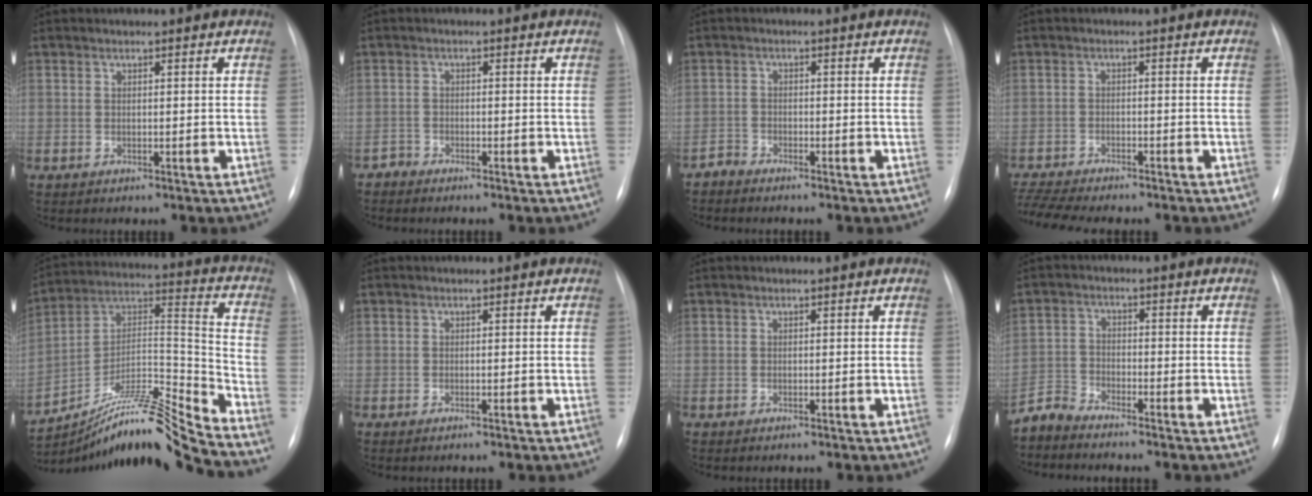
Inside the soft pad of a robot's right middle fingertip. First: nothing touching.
{"total": 0.6, "force": [-0.6, 0.1, 0.1], "torque": [-0.005, 0.000, -0.013]}
{"total": 1.5, "force": [-1.5, 0.1, -0.1], "torque": [0.003, -0.003, -0.030]}
{"total": 10.3, "force": [-9.3, 1.1, 4.3], "torque": [-0.075, -0.004, -0.143]}
{"total": 16.5, "force": [-14.5, -2.2, 7.6], "torque": [-0.126, 0.038, -0.251]}
{"total": 0.5, "force": [-0.4, -0.1, 0.4], "torque": [-0.007, 0.000, -0.007]}
{"total": 0.0}
{"total": 3.5, "force": [-3.5, 0.2, -0.1], "torque": [0.000, -0.015, -0.073]}